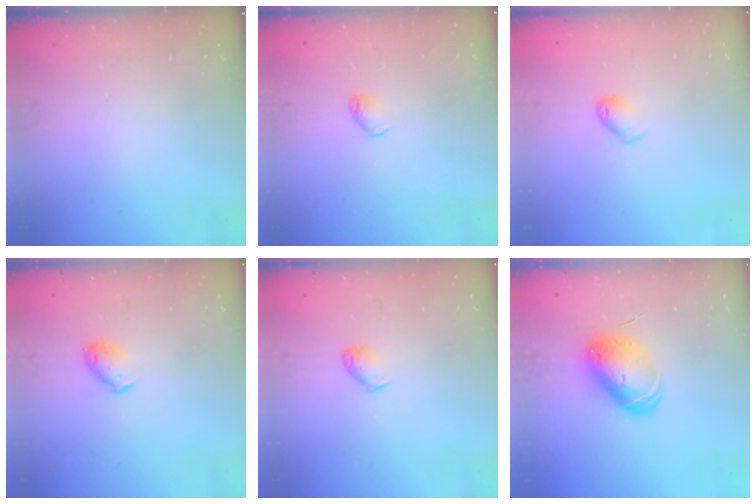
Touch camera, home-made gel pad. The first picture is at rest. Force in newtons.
{"total": 2.9, "press": 2.9, "slide": 0.5}
{"total": 4.1, "press": 4.0, "slide": 0.7}
{"total": 5.1, "press": 5.1, "slide": 0.5}
{"total": 3.8, "press": 3.8, "slide": 0.6}
{"total": 10.0, "press": 10.0, "slide": 0.6}